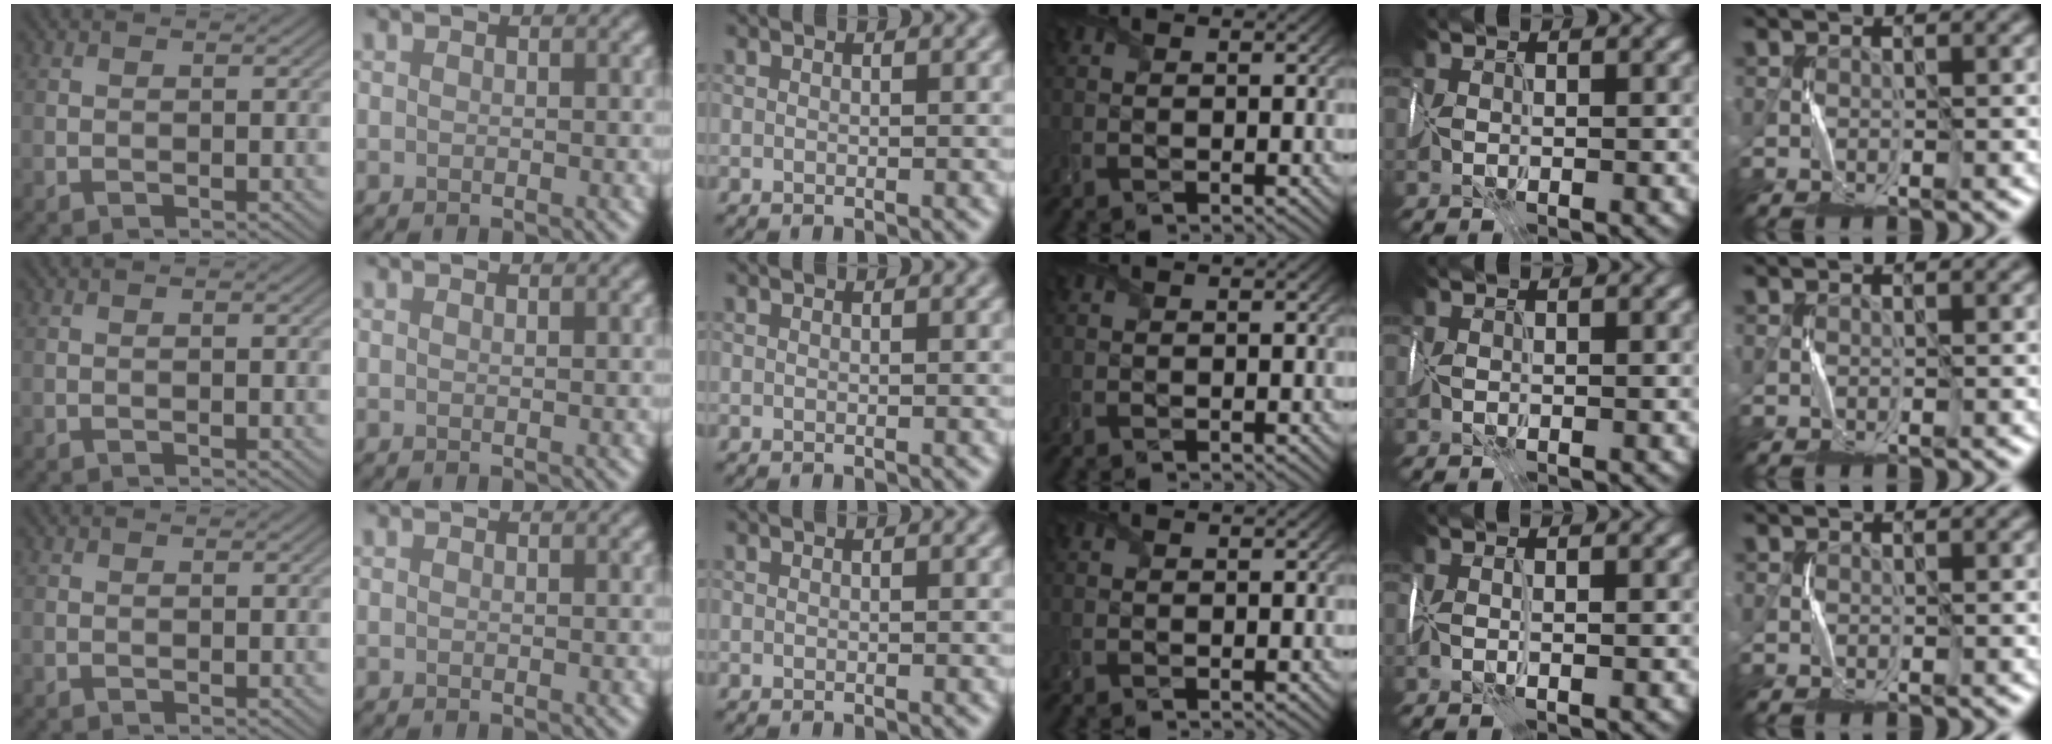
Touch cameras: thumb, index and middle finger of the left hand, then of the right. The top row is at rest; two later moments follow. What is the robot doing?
{"motion": "wrap", "object": "receipt paper"}